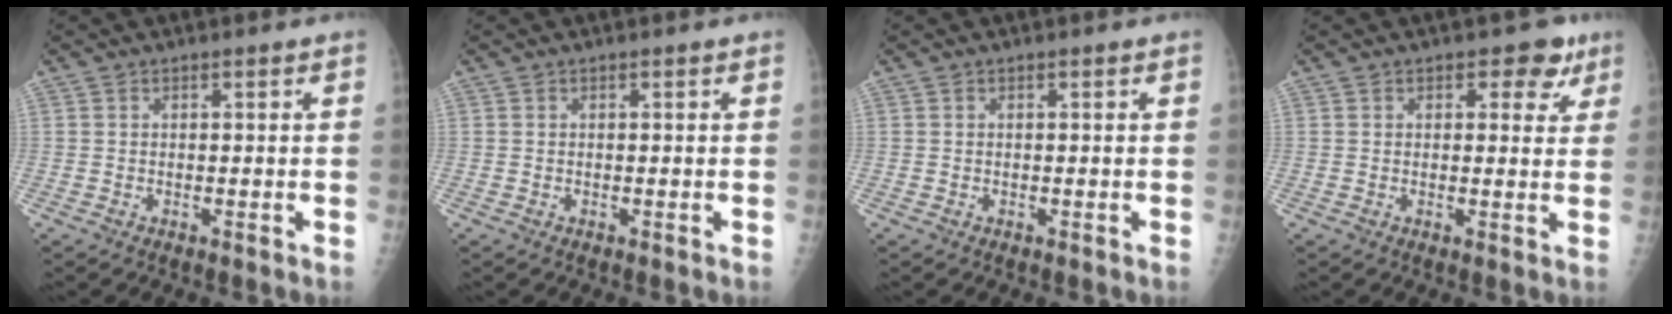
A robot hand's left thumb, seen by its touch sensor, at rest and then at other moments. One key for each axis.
{"total": 0.0}
{"total": 0.0}
{"total": 5.4, "fx": 2.7, "fy": 3.4, "fz": 3.1, "tx": 0.001, "ty": -0.007, "tz": 0.027}